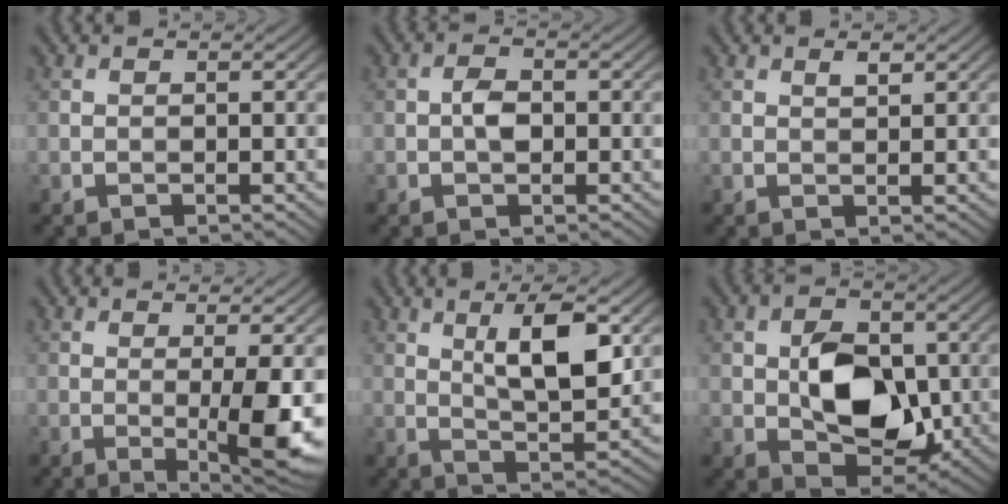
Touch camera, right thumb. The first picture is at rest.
{"total": 2.3, "force": [-0.3, 1.3, 1.8], "torque": [-0.035, 0.005, -0.008]}
{"total": 1.3, "force": [0.8, 0.4, 0.9], "torque": [-0.019, -0.002, 0.016]}
{"total": 6.6, "force": [-0.6, 1.0, 6.5], "torque": [-0.107, -0.006, -0.006]}
{"total": 8.2, "force": [2.7, 2.6, 7.3], "torque": [-0.123, -0.001, 0.047]}
{"total": 9.3, "force": [-0.2, 6.1, 6.9], "torque": [-0.114, -0.007, -0.004]}